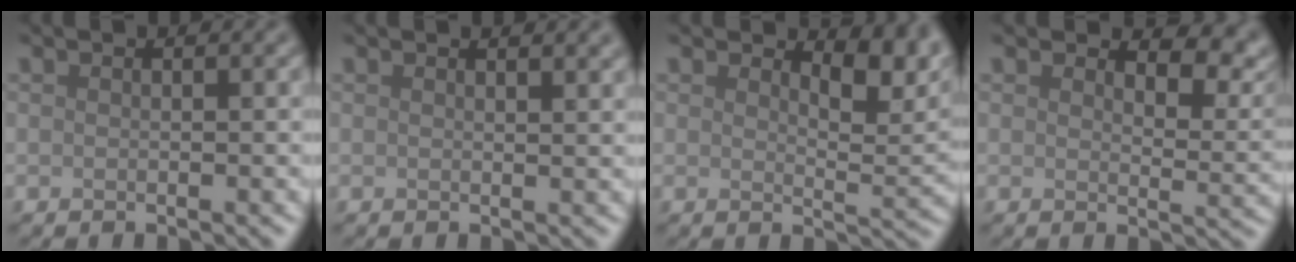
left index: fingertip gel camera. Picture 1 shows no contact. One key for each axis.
{"total": 1.9, "fx": 1.4, "fy": 0.7, "fz": 1.1, "tx": -0.004, "ty": 0.008, "tz": 0.007}
{"total": 4.5, "fx": 2.7, "fy": 1.9, "fz": 3.1, "tx": -0.048, "ty": -0.008, "tz": 0.034}
{"total": 4.0, "fx": 3.0, "fy": 1.4, "fz": 2.3, "tx": -0.039, "ty": -0.003, "tz": 0.042}